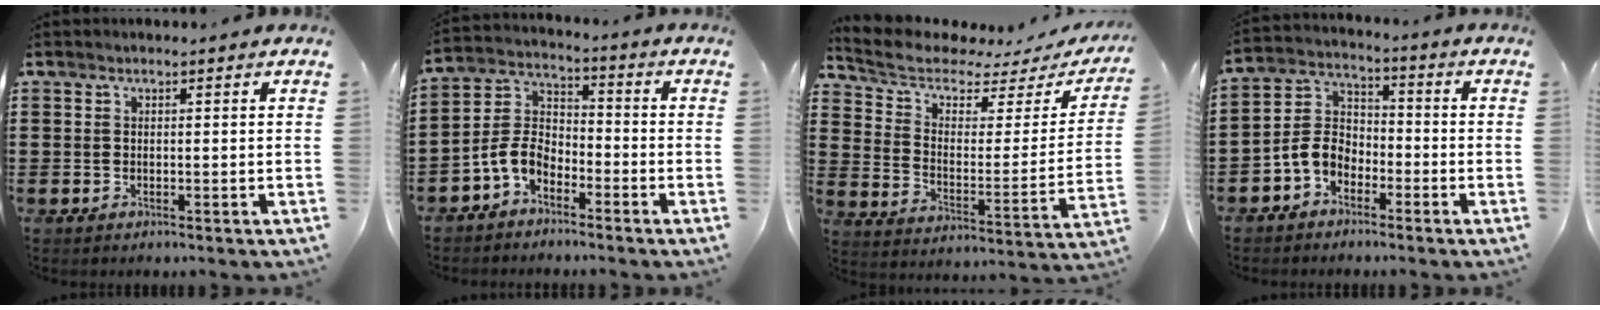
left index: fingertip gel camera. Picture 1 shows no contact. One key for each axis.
{"total": 6.0, "fx": -3.9, "fy": 3.3, "fz": 3.0, "tx": -0.094, "ty": -0.005, "tz": -0.088}
{"total": 5.7, "fx": 4.7, "fy": 2.2, "fz": 2.4, "tx": -0.076, "ty": -0.035, "tz": 0.079}
{"total": 5.4, "fx": -3.2, "fy": 3.5, "fz": 2.6, "tx": -0.080, "ty": 0.002, "tz": -0.076}